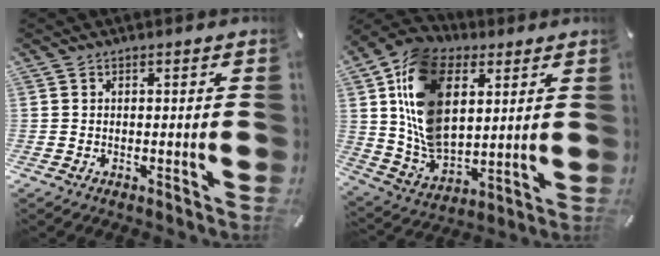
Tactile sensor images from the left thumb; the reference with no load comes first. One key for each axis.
{"total": 18.6, "fx": 6.2, "fy": 13.0, "fz": 11.7, "tx": -0.260, "ty": -0.021, "tz": 0.116}